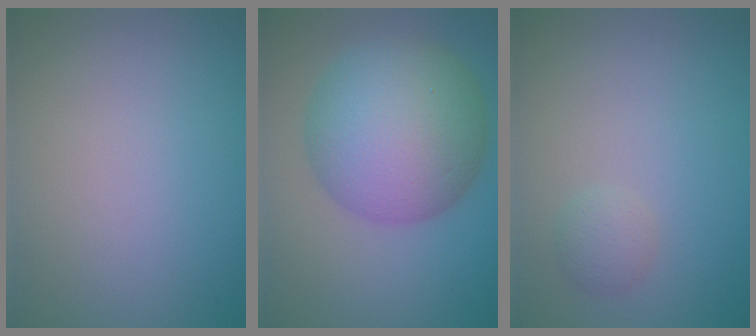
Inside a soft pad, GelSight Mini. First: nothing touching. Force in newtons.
{"total": 11.7, "press": 11.7, "slide": 0.1}
{"total": 1.3, "press": 1.3, "slide": 0.1}